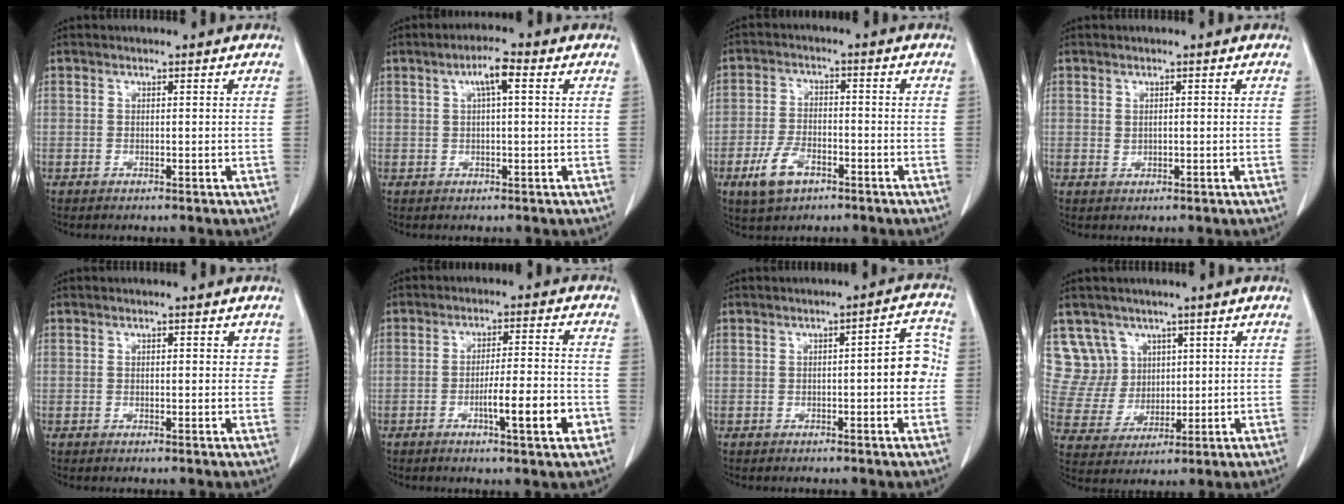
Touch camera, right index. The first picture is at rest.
{"total": 3.8, "force": [1.3, 0.6, 3.6], "torque": [-0.065, 0.011, 0.022]}
{"total": 6.6, "force": [-3.6, 3.4, 4.4], "torque": [-0.095, 0.000, -0.063]}
{"total": 0.7, "force": [0.2, 0.5, 0.5], "torque": [-0.009, -0.002, 0.006]}
{"total": 2.9, "force": [0.9, 1.4, 2.4], "torque": [-0.022, 0.000, 0.005]}
{"total": 8.3, "force": [-3.1, 0.5, 7.7], "torque": [-0.116, -0.002, -0.047]}
{"total": 6.1, "force": [-0.4, 1.4, 5.9], "torque": [-0.066, 0.019, -0.010]}
{"total": 8.0, "force": [4.4, 6.7, 0.0], "torque": [-0.003, 0.024, 0.101]}